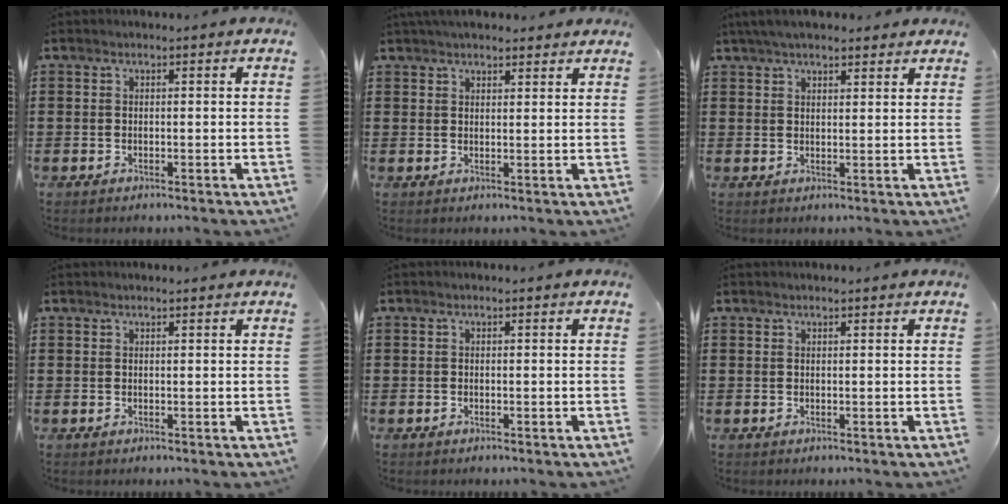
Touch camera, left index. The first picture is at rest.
{"total": 3.2, "force": [3.0, 0.6, 1.0], "torque": [-0.025, -0.001, 0.057]}
{"total": 4.1, "force": [3.6, 0.9, 1.8], "torque": [-0.043, 0.000, 0.067]}
{"total": 0.5, "force": [0.5, 0.0, 0.2], "torque": [-0.005, -0.001, 0.011]}
{"total": 0.0}
{"total": 0.5, "force": [0.4, 0.0, 0.3], "torque": [-0.006, -0.001, 0.010]}